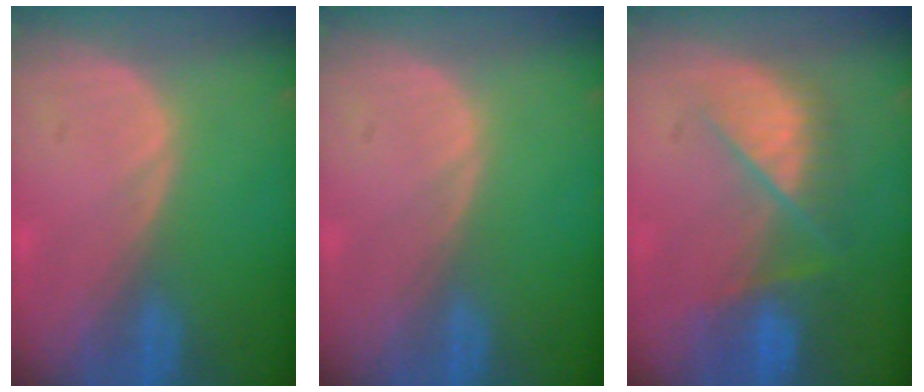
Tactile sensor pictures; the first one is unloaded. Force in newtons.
{"total": 0.0}
{"total": 8.7, "press": 7.6, "slide": 4.3}